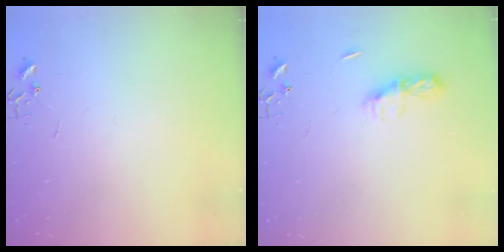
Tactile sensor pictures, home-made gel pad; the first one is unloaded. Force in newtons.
{"total": 7.4, "press": 7.4, "slide": 0.4}